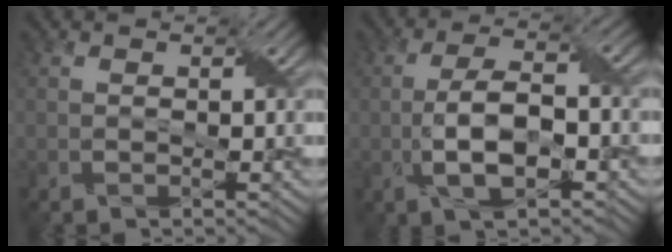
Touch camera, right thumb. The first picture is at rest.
{"total": 7.9, "force": [-2.2, 3.1, 6.9], "torque": [-0.134, 0.010, -0.042]}